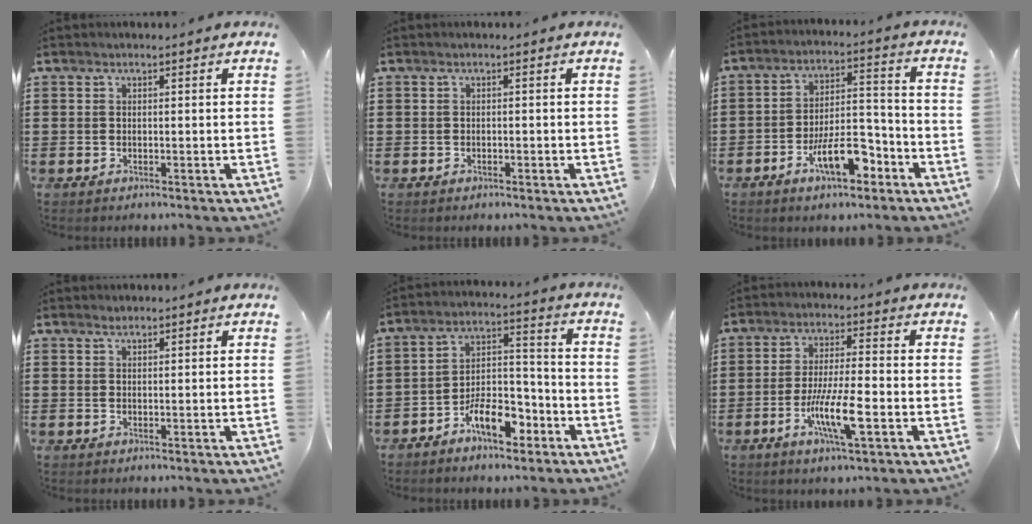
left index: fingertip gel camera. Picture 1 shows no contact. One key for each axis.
{"total": 0.7, "fx": -0.6, "fy": 0.2, "fz": 0.2, "tx": -0.008, "ty": -0.003, "tz": -0.012}
{"total": 10.0, "fx": -5.4, "fy": 3.8, "fz": 7.5, "tx": -0.125, "ty": 0.012, "tz": -0.097}
{"total": 0.9, "fx": 0.7, "fy": 0.2, "fz": 0.4, "tx": -0.009, "ty": 0.001, "tz": 0.014}
{"total": 8.9, "fx": -5.8, "fy": 3.7, "fz": 5.6, "tx": -0.100, "ty": 0.019, "tz": -0.105}
{"total": 8.5, "fx": -3.0, "fy": 1.6, "fz": 7.8, "tx": -0.160, "ty": -0.011, "tz": -0.059}